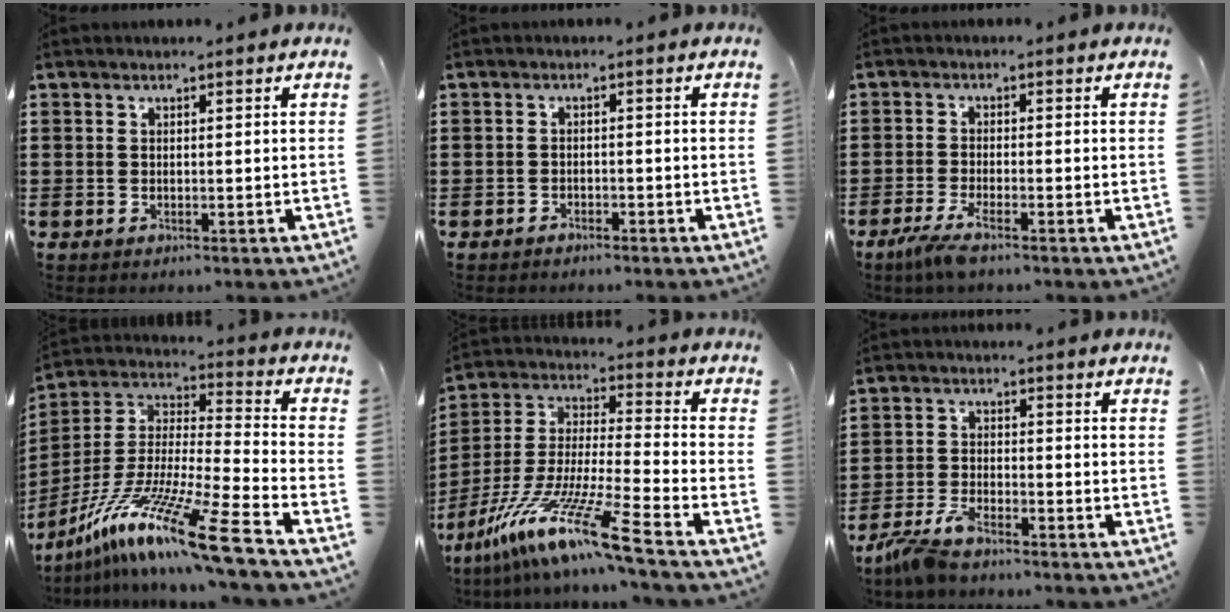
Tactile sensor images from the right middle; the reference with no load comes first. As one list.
[{"total": 1.4, "force": [-1.3, 0.4, 0.1], "torque": [-0.005, 0.002, -0.030]}, {"total": 3.5, "force": [-2.4, 0.1, 2.5], "torque": [-0.062, -0.013, -0.049]}, {"total": 15.9, "force": [-11.3, -0.5, 11.1], "torque": [-0.230, -0.001, -0.217]}, {"total": 14.7, "force": [-10.8, -0.4, 10.0], "torque": [-0.210, -0.005, -0.209]}, {"total": 4.9, "force": [-4.2, 1.0, 2.3], "torque": [-0.066, -0.003, -0.087]}]